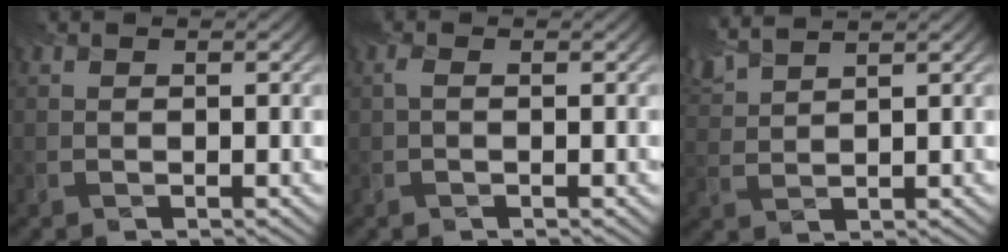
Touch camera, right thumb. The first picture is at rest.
{"total": 1.0, "force": [0.2, 0.3, 1.0], "torque": [-0.025, 0.005, 0.000]}
{"total": 5.1, "force": [4.3, 0.9, 2.7], "torque": [-0.069, 0.023, 0.088]}